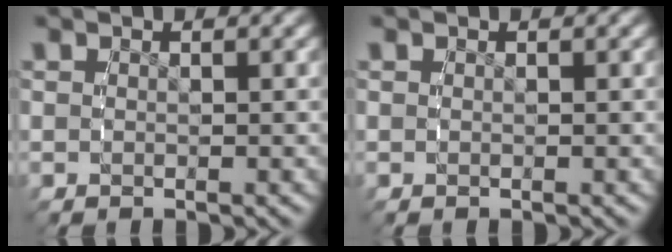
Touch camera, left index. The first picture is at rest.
{"total": 0.0}